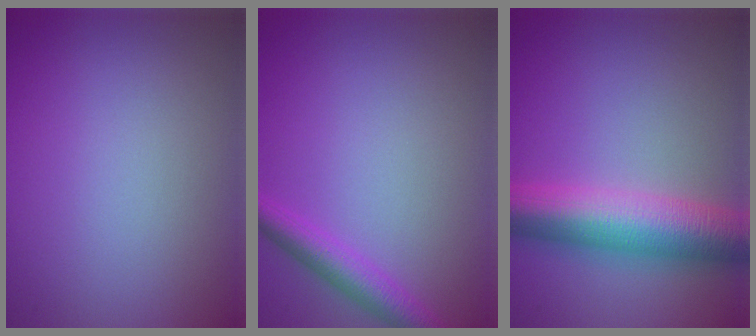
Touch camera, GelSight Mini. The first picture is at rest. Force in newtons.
{"total": 2.8, "press": 2.8, "slide": 0.1}
{"total": 8.6, "press": 8.6, "slide": 0.1}